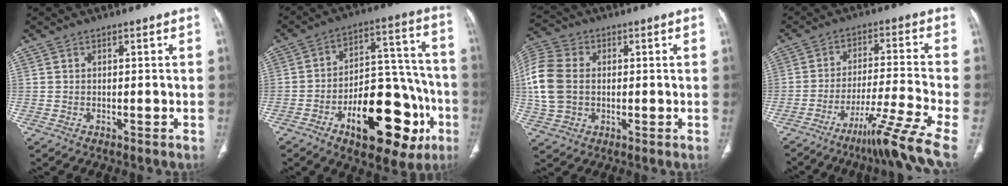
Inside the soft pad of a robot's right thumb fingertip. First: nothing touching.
{"total": 23.9, "force": [-9.5, 11.7, 18.6], "torque": [-0.230, 0.058, -0.127]}
{"total": 13.8, "force": [0.7, 10.5, 8.9], "torque": [-0.207, 0.015, 0.013]}
{"total": 12.5, "force": [-8.3, -1.4, 9.3], "torque": [-0.171, 0.049, -0.135]}